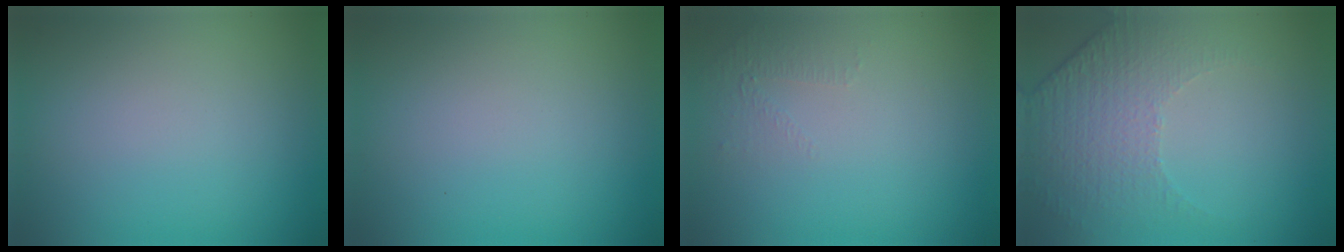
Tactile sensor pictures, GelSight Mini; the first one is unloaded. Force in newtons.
{"total": 0.0}
{"total": 0.9, "press": 0.4, "slide": 0.8}
{"total": 4.9, "press": 3.2, "slide": 3.6}